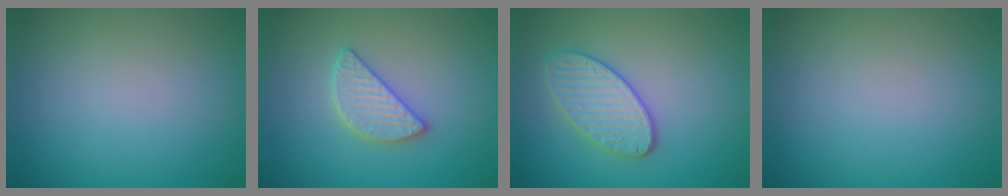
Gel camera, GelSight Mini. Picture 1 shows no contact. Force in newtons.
{"total": 2.6, "press": 2.6, "slide": 0.2}
{"total": 3.5, "press": 3.5, "slide": 0.3}
{"total": 0.0}